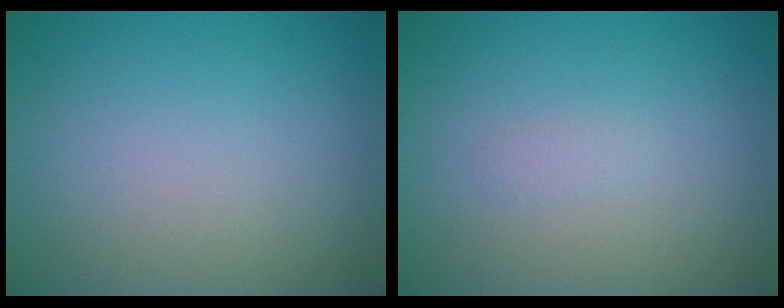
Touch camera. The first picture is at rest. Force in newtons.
{"total": 0.5, "press": 0.5, "slide": 0.0}